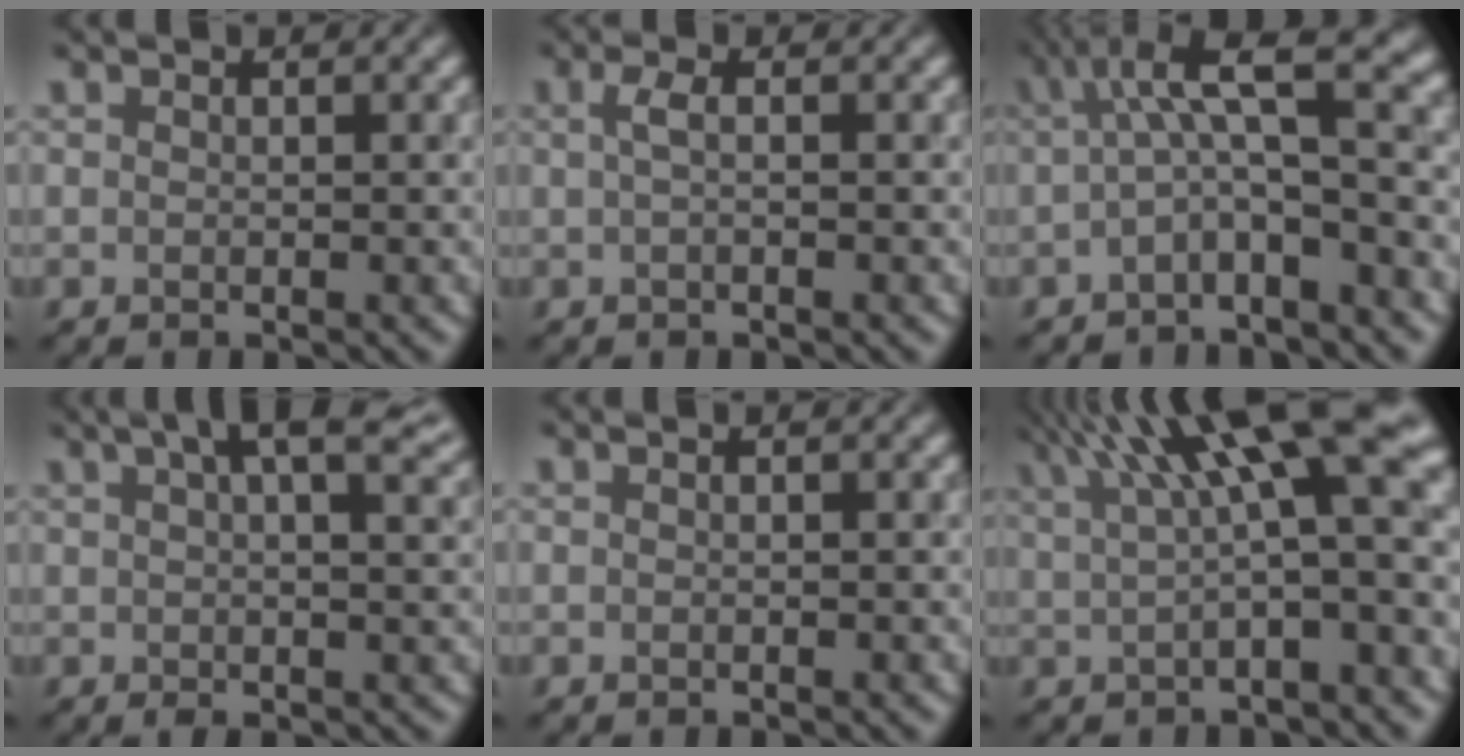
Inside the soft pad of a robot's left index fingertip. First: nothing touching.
{"total": 1.3, "force": [0.2, 0.3, 1.2], "torque": [-0.028, 0.003, 0.002]}
{"total": 6.8, "force": [0.6, 1.8, 6.6], "torque": [-0.100, 0.019, -0.005]}
{"total": 8.3, "force": [3.7, 3.1, 6.7], "torque": [-0.076, 0.020, 0.055]}
{"total": 0.0}
{"total": 11.4, "force": [4.5, 2.8, 10.1], "torque": [-0.147, 0.020, 0.072]}